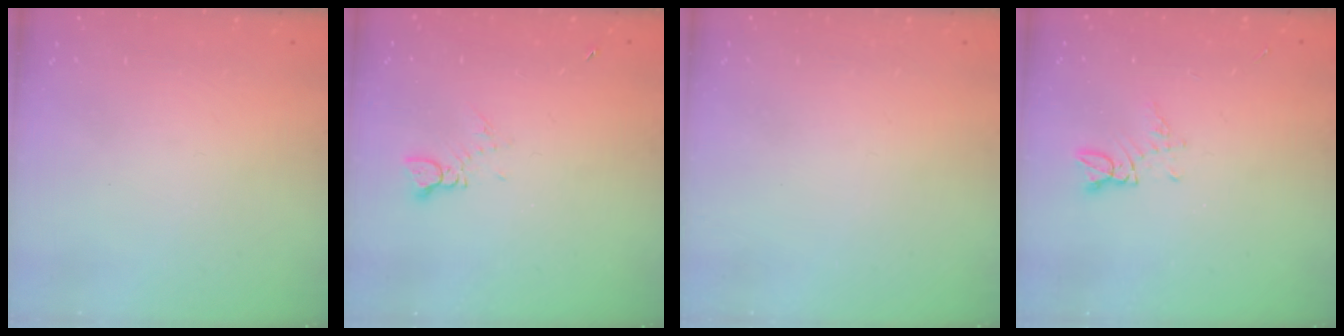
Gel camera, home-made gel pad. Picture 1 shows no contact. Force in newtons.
{"total": 2.4, "press": 2.3, "slide": 0.3}
{"total": 0.0}
{"total": 4.7, "press": 4.6, "slide": 0.7}